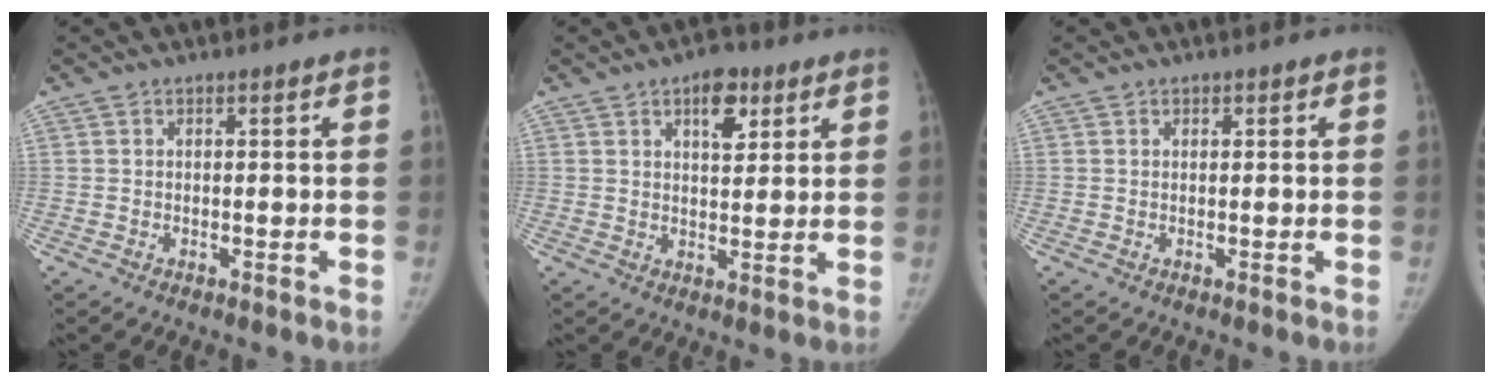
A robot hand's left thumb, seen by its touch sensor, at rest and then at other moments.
{"total": 6.6, "force": [3.4, 3.3, 4.7], "torque": [-0.047, -0.014, 0.046]}
{"total": 0.5, "force": [0.2, 0.3, 0.4], "torque": [-0.005, 0.000, 0.003]}